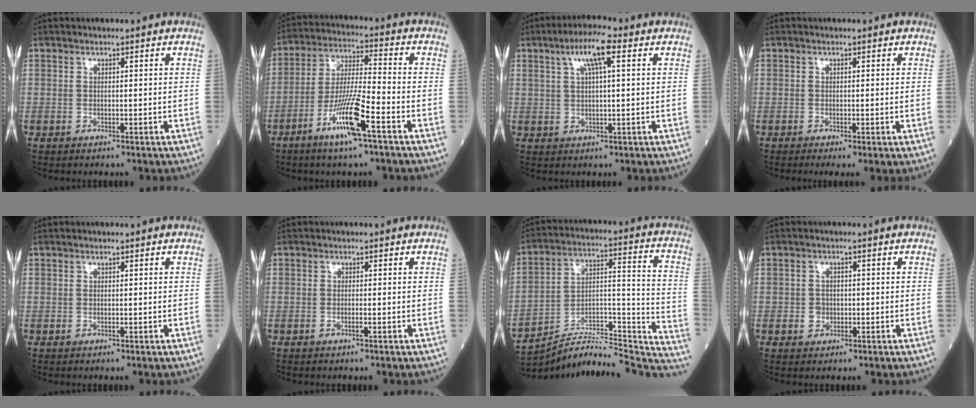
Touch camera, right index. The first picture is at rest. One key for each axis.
{"total": 10.7, "fx": -5.7, "fy": 0.4, "fz": 9.1, "tx": -0.177, "ty": -0.011, "tz": -0.111}
{"total": 6.4, "fx": 2.6, "fy": 0.9, "fz": 5.8, "tx": -0.108, "ty": 0.018, "tz": 0.043}
{"total": 2.3, "fx": -0.6, "fy": 0.2, "fz": 2.2, "tx": -0.034, "ty": -0.009, "tz": -0.008}
{"total": 0.0}
{"total": 0.6, "fx": -0.5, "fy": 0.0, "fz": 0.4, "tx": -0.008, "ty": 0.000, "tz": -0.009}
{"total": 22.9, "fx": -22.2, "fy": 1.1, "fz": 5.9, "tx": -0.064, "ty": 0.043, "tz": -0.334}
{"total": 1.7, "fx": -0.5, "fy": 1.5, "fz": 0.6, "tx": -0.008, "ty": 0.005, "tz": -0.007}